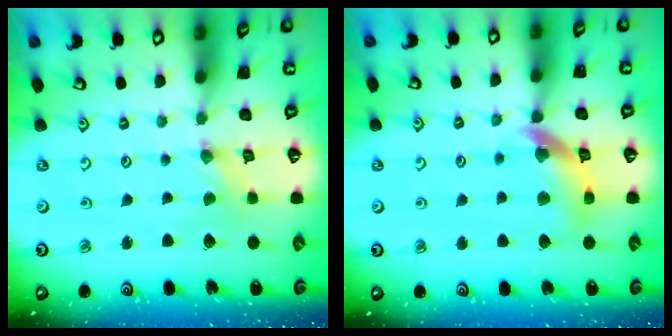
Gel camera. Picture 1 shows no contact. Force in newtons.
{"total": 12.9, "press": 12.8, "slide": 1.7}